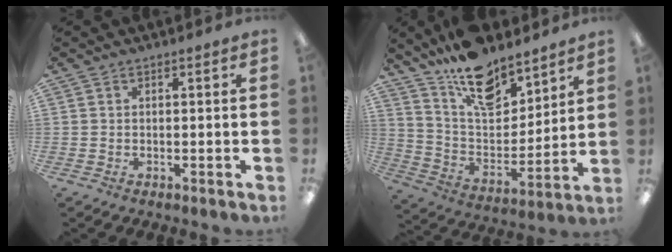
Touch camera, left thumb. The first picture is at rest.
{"total": 16.0, "force": [12.8, 7.0, 6.7], "torque": [-0.124, -0.087, 0.229]}